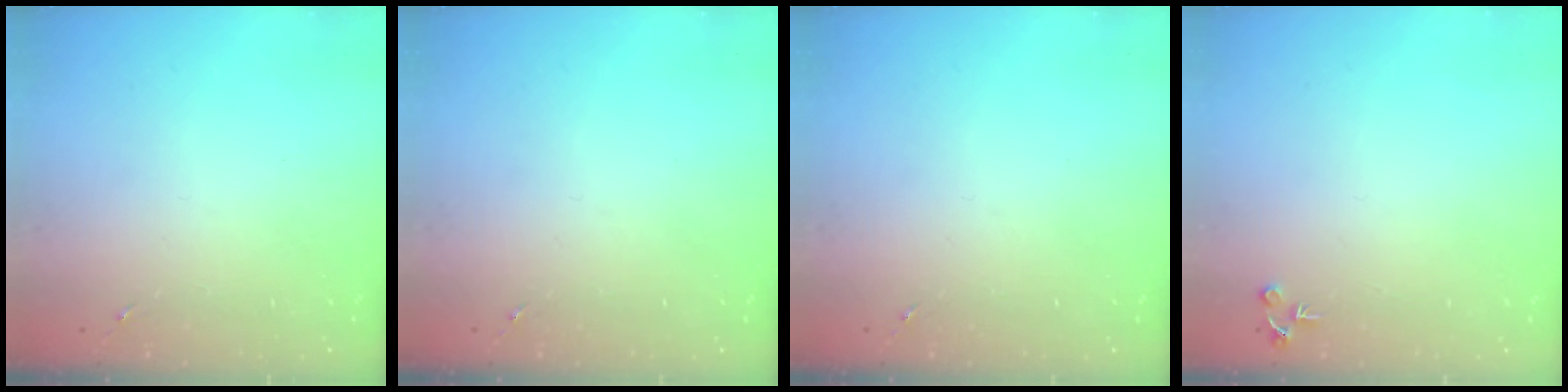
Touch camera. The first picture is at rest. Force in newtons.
{"total": 0.0}
{"total": 0.0}
{"total": 4.3, "press": 4.3, "slide": 0.5}